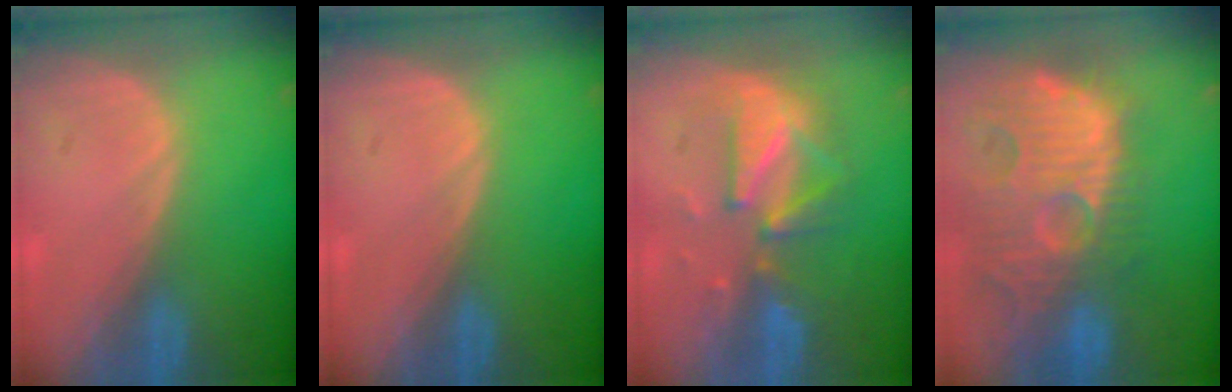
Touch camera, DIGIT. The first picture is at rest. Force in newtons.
{"total": 0.0}
{"total": 8.0, "press": 8.0, "slide": 0.8}
{"total": 14.2, "press": 12.5, "slide": 6.8}